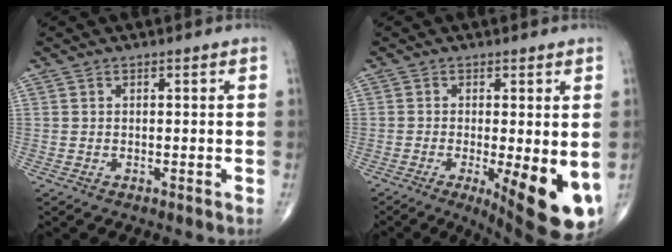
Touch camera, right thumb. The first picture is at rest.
{"total": 13.8, "force": [-3.7, 4.1, 12.6], "torque": [-0.147, -0.021, -0.040]}